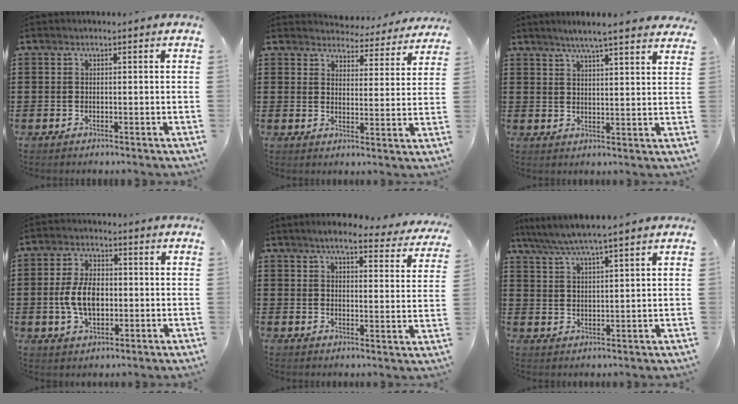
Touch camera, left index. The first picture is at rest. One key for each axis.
{"total": 4.4, "fx": 4.4, "fy": 0.2, "fz": 0.3, "tx": -0.021, "ty": -0.034, "tz": 0.075}
{"total": 4.6, "fx": 4.0, "fy": -0.4, "fz": 2.3, "tx": -0.058, "ty": -0.014, "tz": 0.068}
{"total": 7.5, "fx": -0.7, "fy": 4.4, "fz": 6.1, "tx": -0.125, "ty": 0.002, "tz": -0.019}
{"total": 6.0, "fx": 5.2, "fy": 0.6, "fz": 3.0, "tx": -0.068, "ty": -0.023, "tz": 0.087}
{"total": 4.7, "fx": 3.9, "fy": -0.4, "fz": 2.6, "tx": -0.062, "ty": -0.019, "tz": 0.067}